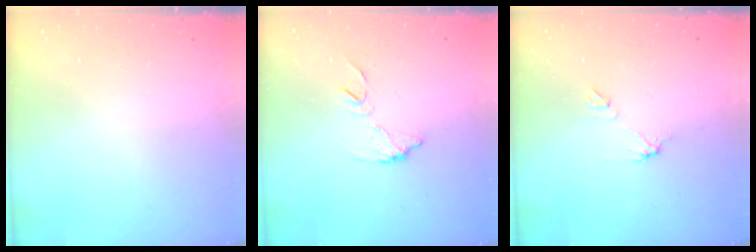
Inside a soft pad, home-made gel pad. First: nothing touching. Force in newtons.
{"total": 7.6, "press": 7.6, "slide": 0.1}
{"total": 5.2, "press": 5.1, "slide": 0.3}